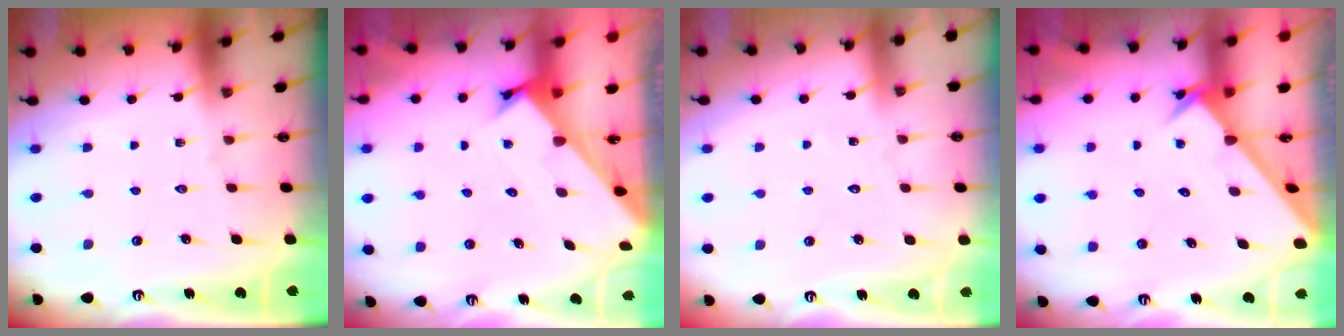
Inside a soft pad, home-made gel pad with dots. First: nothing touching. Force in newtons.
{"total": 2.4, "press": 2.4, "slide": 0.2}
{"total": 3.8, "press": 3.8, "slide": 0.3}
{"total": 2.6, "press": 2.6, "slide": 0.2}